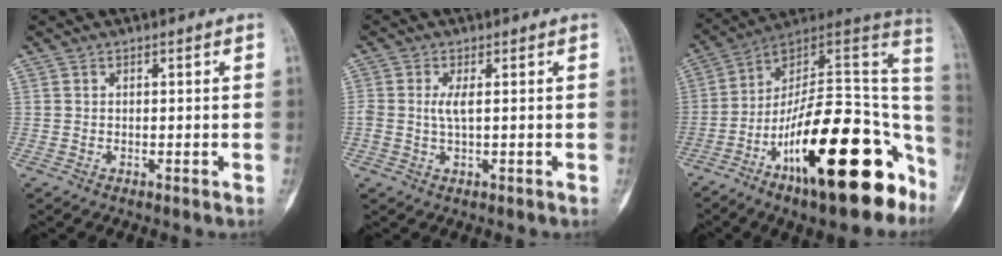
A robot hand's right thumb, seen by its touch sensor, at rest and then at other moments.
{"total": 2.3, "force": [0.2, 0.5, 2.2], "torque": [-0.062, 0.001, 0.007]}
{"total": 27.8, "force": [-12.2, 10.3, 22.8], "torque": [-0.279, 0.088, -0.190]}